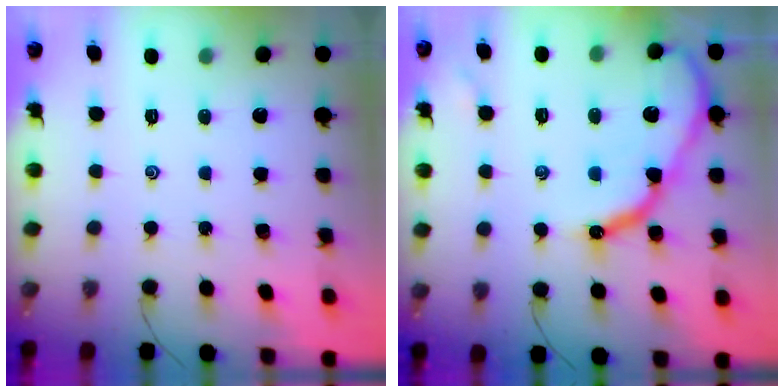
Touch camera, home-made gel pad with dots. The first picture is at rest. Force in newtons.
{"total": 12.9, "press": 12.8, "slide": 1.1}